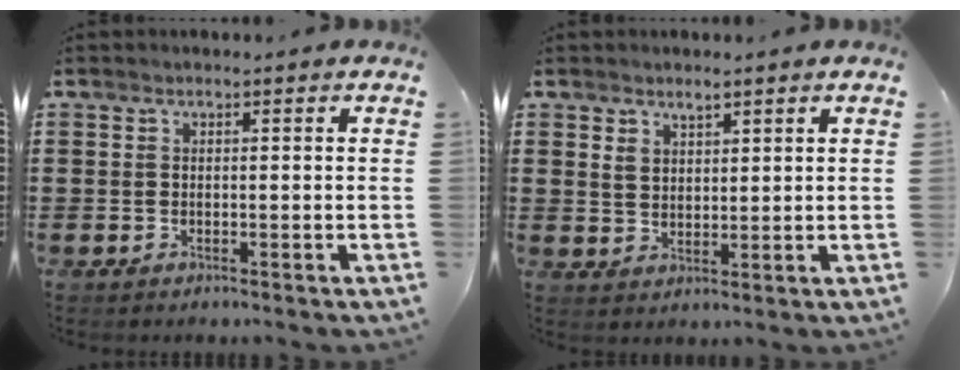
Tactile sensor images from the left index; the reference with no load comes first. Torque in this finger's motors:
{"motor_torque": [0.40, -0.43, 0.28, 0.03]}